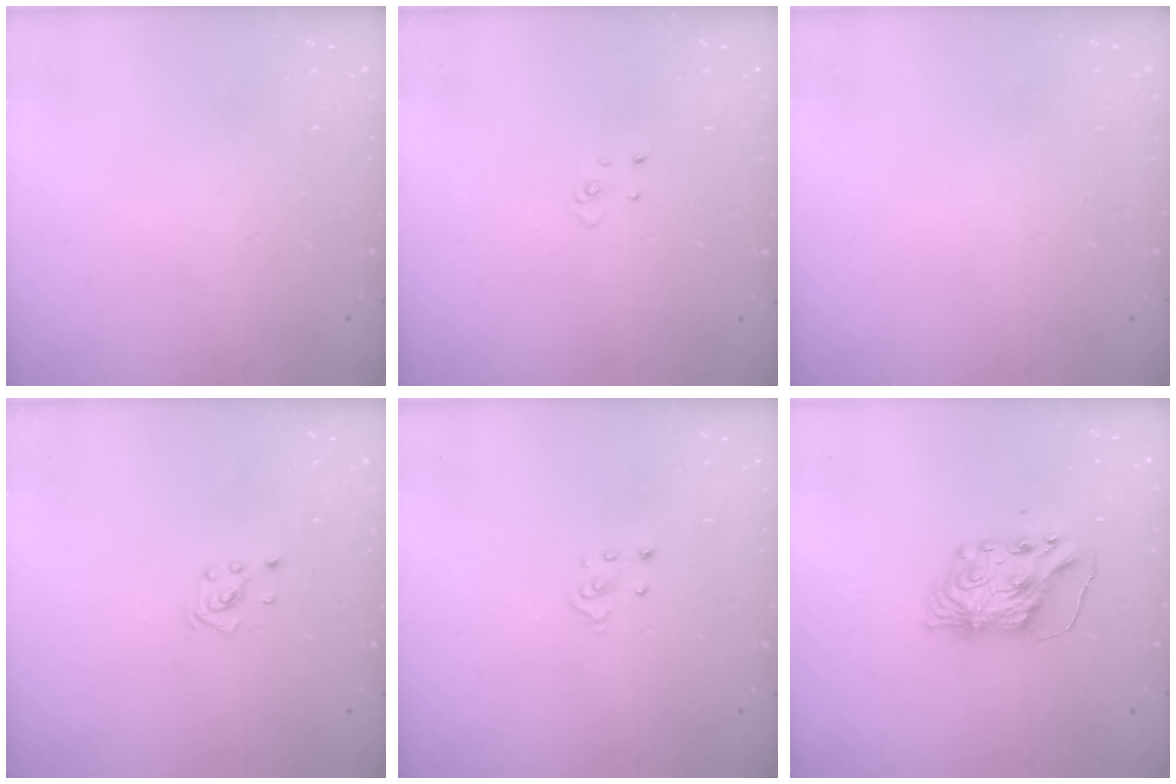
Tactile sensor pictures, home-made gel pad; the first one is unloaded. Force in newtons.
{"total": 2.9, "press": 2.9, "slide": 0.2}
{"total": 0.0}
{"total": 2.2, "press": 2.2, "slide": 0.6}
{"total": 2.8, "press": 2.8, "slide": 0.3}
{"total": 7.2, "press": 7.2, "slide": 0.8}